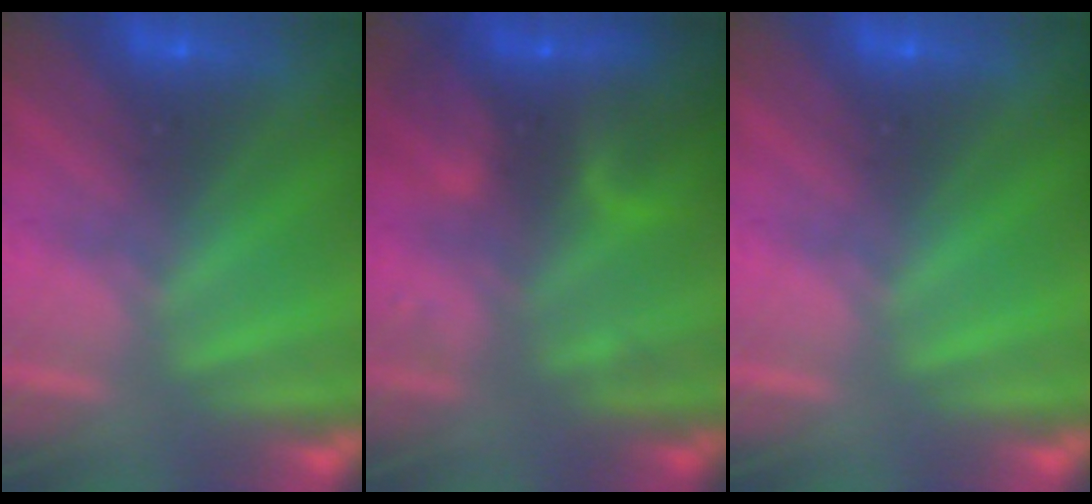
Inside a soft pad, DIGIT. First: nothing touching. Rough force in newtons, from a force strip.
{"total": 5.5}
{"total": 0.0}